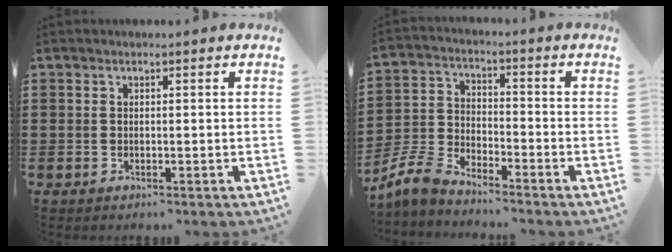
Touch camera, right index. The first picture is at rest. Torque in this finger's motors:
{"motor_torque": [-1.30, 0.84, -0.46, -0.21]}